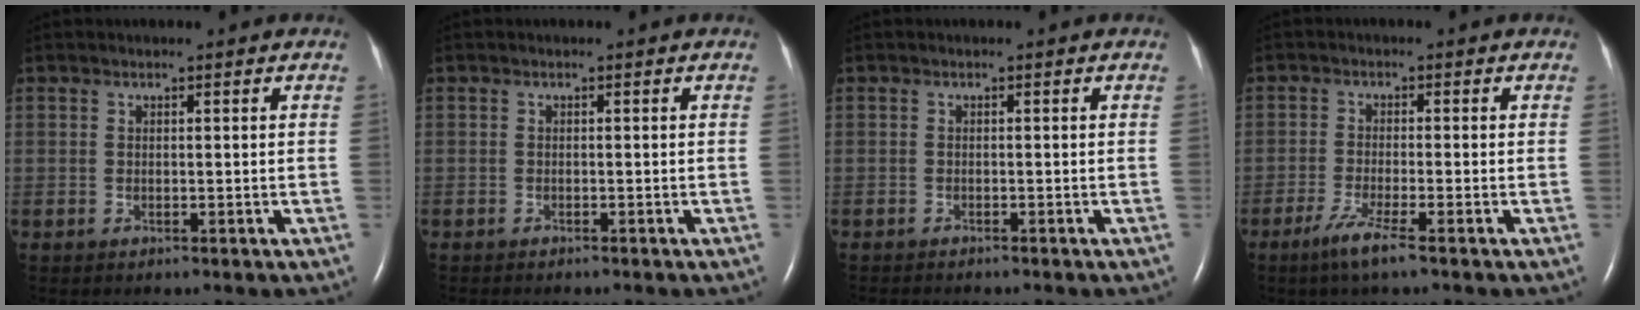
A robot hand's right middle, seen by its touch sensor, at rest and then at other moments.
{"total": 2.3, "force": [-2.0, 0.4, 1.0], "torque": [-0.018, -0.005, -0.021]}
{"total": 3.3, "force": [-3.0, 0.5, 1.4], "torque": [-0.022, -0.007, -0.037]}
{"total": 4.3, "force": [-2.8, -0.2, 3.3], "torque": [-0.073, -0.013, -0.057]}